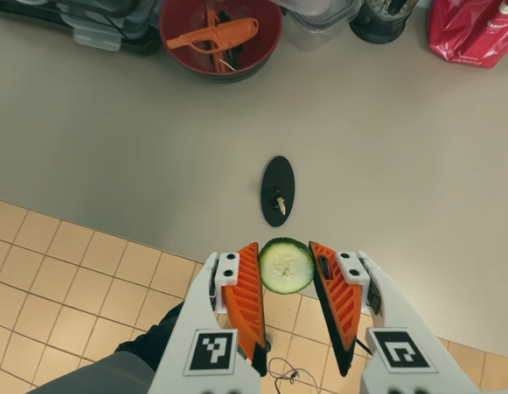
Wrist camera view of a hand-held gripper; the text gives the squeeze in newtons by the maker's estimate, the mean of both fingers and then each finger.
{"total": 8.0, "left": 7.3, "right": 8.7}